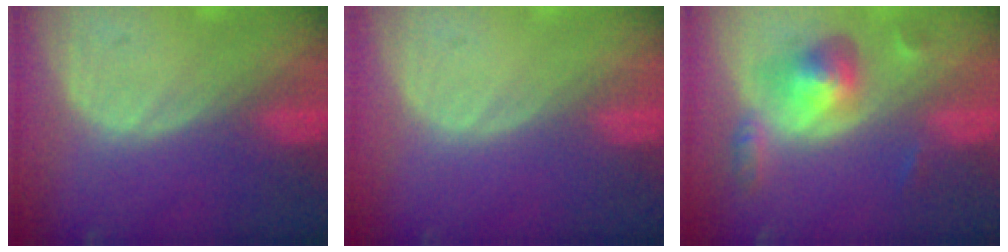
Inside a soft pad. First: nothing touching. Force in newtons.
{"total": 0.0}
{"total": 6.1, "press": 5.6, "slide": 2.4}